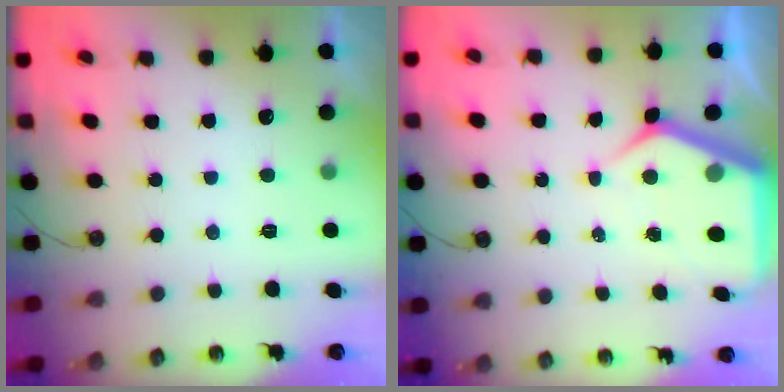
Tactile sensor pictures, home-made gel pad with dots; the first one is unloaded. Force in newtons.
{"total": 7.4, "press": 7.3, "slide": 0.7}